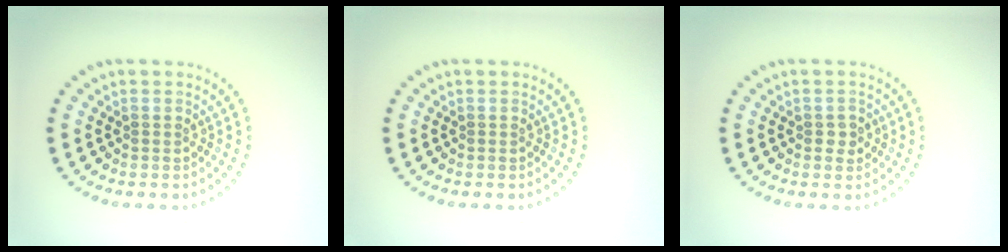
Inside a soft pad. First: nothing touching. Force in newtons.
{"total": 0.0}
{"total": 1.2, "press": 1.2, "slide": 0.2}